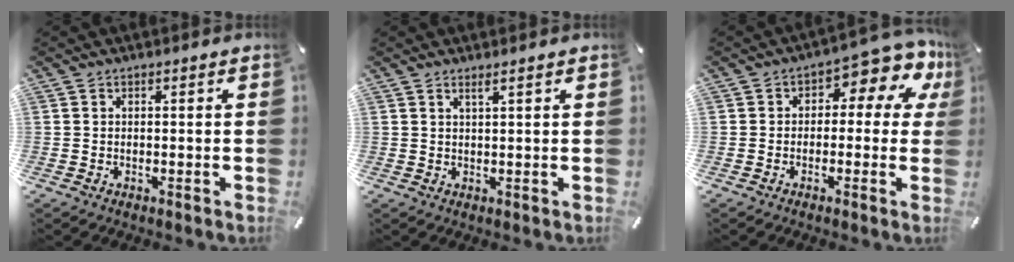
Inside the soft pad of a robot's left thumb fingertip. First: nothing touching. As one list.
[{"total": 1.7, "force": [1.3, 0.0, 1.2], "torque": [-0.025, -0.002, 0.023]}, {"total": 9.0, "force": [3.3, 4.5, 7.0], "torque": [-0.087, -0.029, 0.055]}]